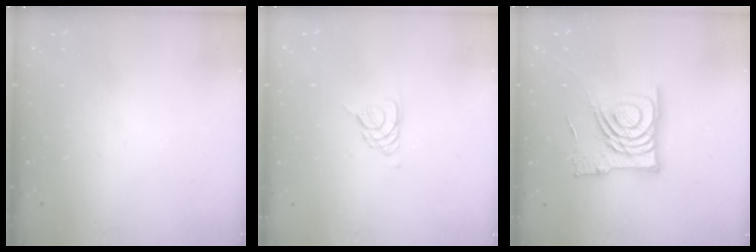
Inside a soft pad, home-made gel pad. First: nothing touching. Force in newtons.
{"total": 4.1, "press": 4.1, "slide": 0.6}
{"total": 14.9, "press": 14.8, "slide": 1.8}